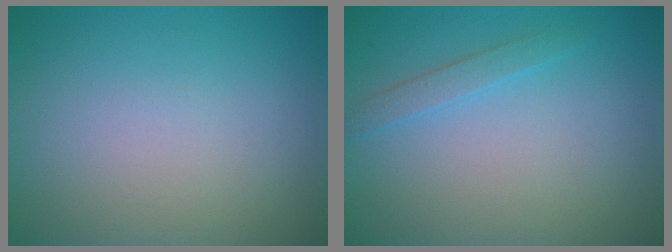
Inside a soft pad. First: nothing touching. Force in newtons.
{"total": 1.3, "press": 1.3, "slide": 0.1}